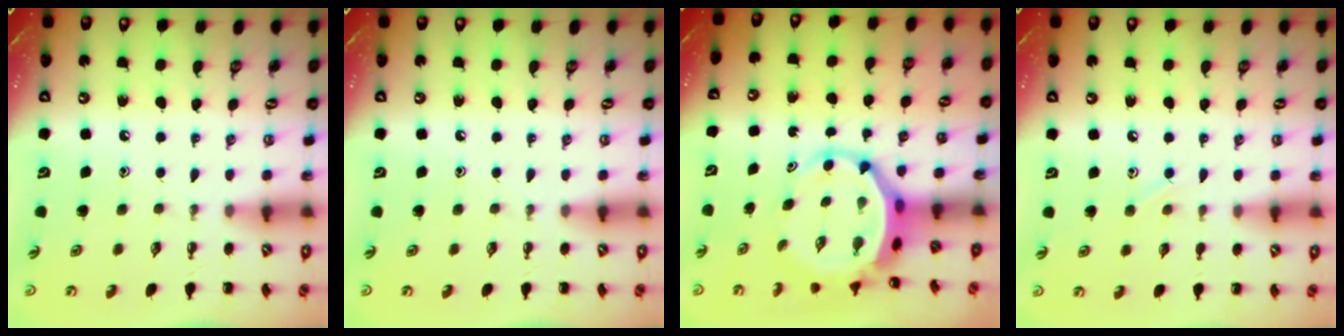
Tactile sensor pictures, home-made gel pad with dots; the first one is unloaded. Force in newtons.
{"total": 0.0}
{"total": 5.9, "press": 5.7, "slide": 1.8}
{"total": 3.9, "press": 3.7, "slide": 1.1}